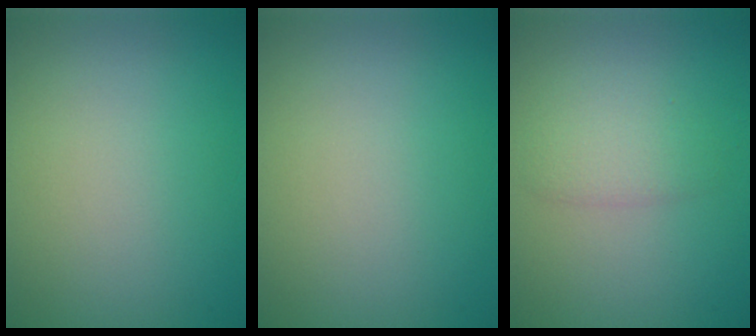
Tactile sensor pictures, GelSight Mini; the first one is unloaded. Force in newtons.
{"total": 0.0}
{"total": 2.1, "press": 2.1, "slide": 0.1}